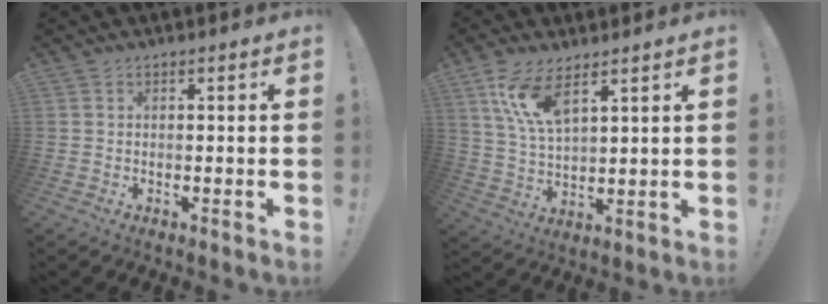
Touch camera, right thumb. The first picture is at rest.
{"total": 10.5, "force": [6.6, 3.8, 7.2], "torque": [-0.151, -0.024, 0.123]}